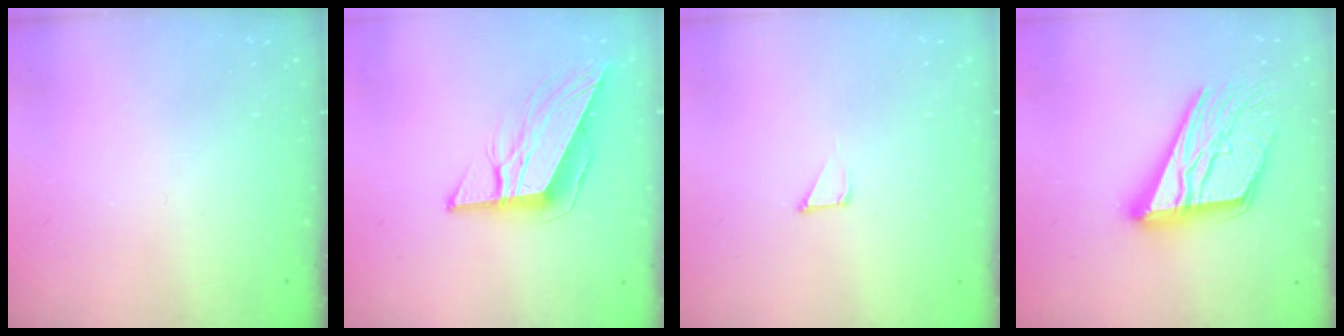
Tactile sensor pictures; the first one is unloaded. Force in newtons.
{"total": 9.9, "press": 9.9, "slide": 0.4}
{"total": 1.7, "press": 1.7, "slide": 0.0}
{"total": 21.7, "press": 21.7, "slide": 1.5}